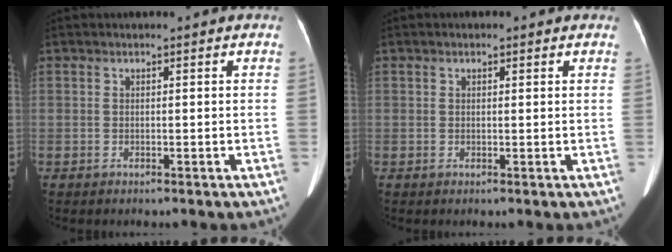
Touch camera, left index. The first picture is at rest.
{"total": 1.0, "force": [0.6, 0.5, 0.6], "torque": [-0.014, 0.005, 0.006]}